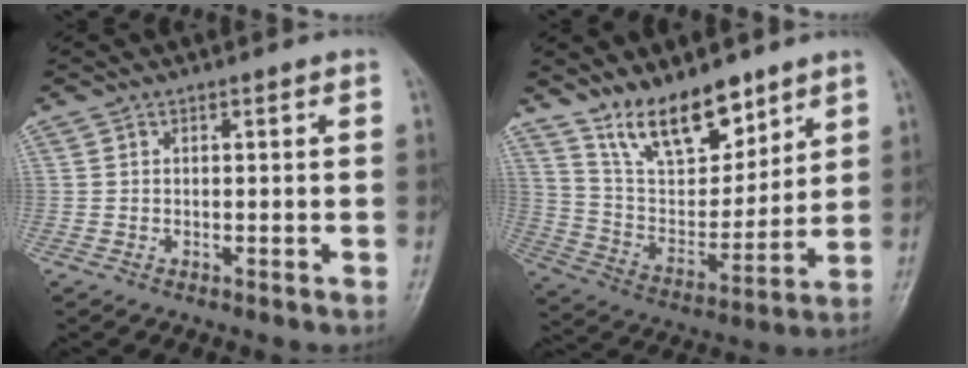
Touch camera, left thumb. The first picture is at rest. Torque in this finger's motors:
{"motor_torque": [0.75, 0.39, 1.30, -1.47, 0.25]}